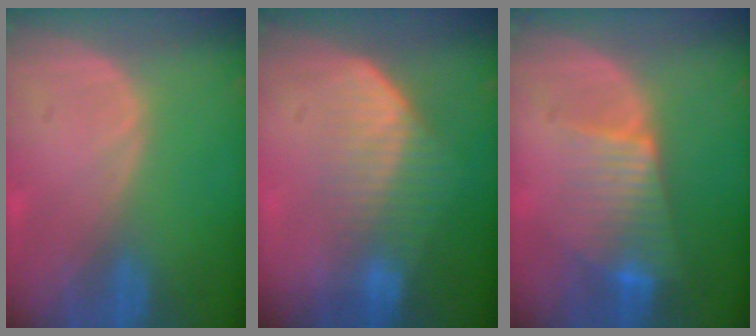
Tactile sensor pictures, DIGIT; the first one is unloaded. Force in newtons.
{"total": 7.3, "press": 6.2, "slide": 3.7}
{"total": 7.3, "press": 6.4, "slide": 3.4}